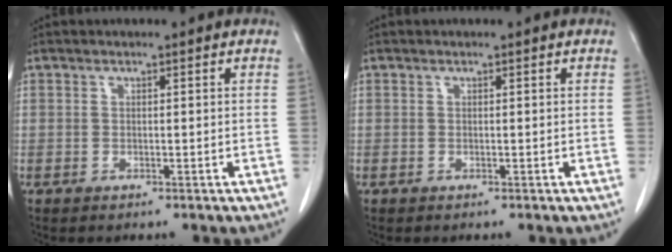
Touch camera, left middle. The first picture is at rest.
{"total": 0.0}